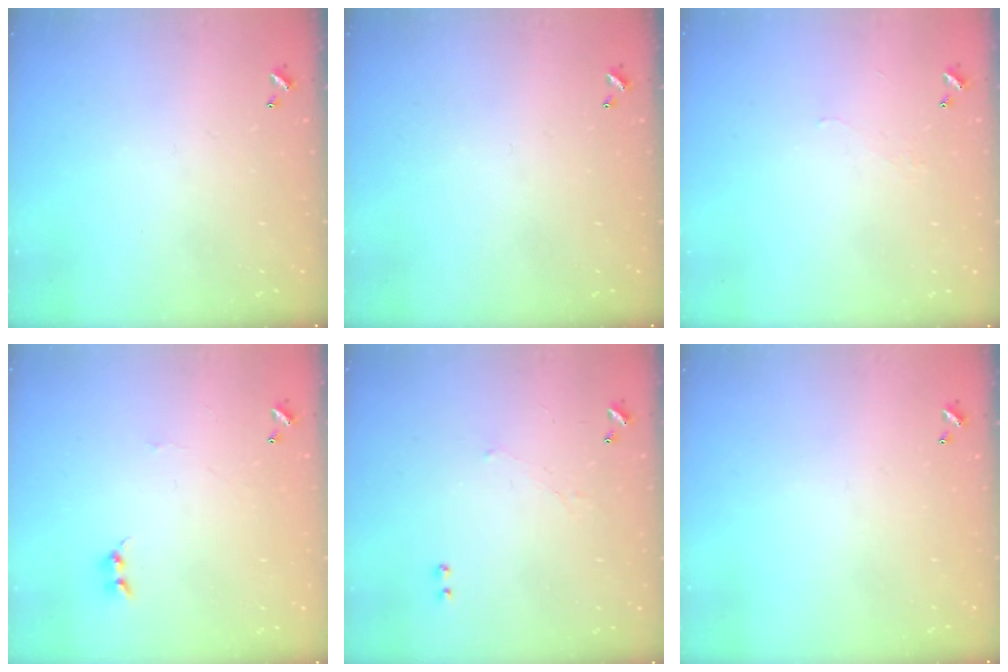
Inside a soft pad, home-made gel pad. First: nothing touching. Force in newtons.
{"total": 0.0}
{"total": 2.3, "press": 2.2, "slide": 0.5}
{"total": 0.0}
{"total": 0.7, "press": 0.2, "slide": 0.7}
{"total": 0.0}